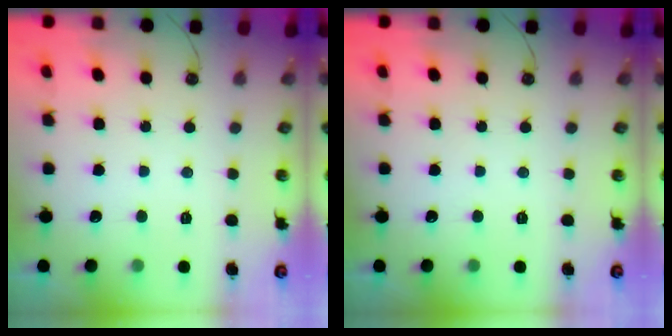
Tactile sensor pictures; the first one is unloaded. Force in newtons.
{"total": 0.0}